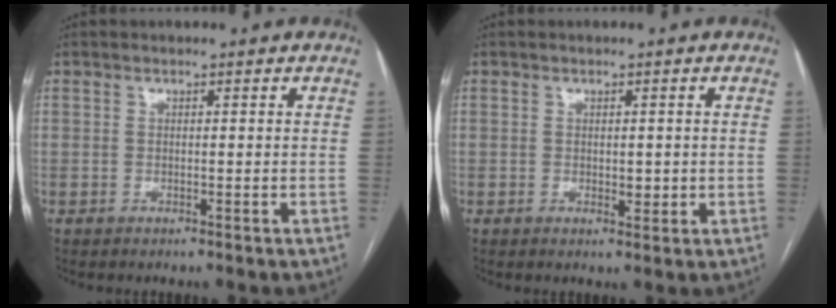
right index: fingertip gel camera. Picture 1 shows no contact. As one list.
[{"total": 2.1, "force": [0.0, 1.2, 1.7], "torque": [-0.020, -0.003, 0.003]}]